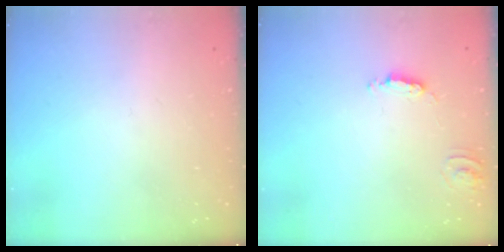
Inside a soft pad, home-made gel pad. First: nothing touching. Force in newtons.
{"total": 5.6, "press": 5.6, "slide": 0.4}